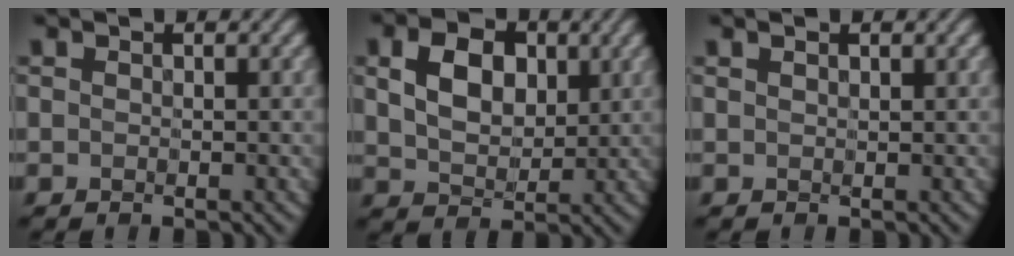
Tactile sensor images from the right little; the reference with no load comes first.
{"total": 4.9, "force": [1.0, 3.4, 3.4], "torque": [-0.069, 0.001, 0.014]}
{"total": 0.9, "force": [0.6, 0.3, 0.6], "torque": [-0.005, 0.005, 0.004]}